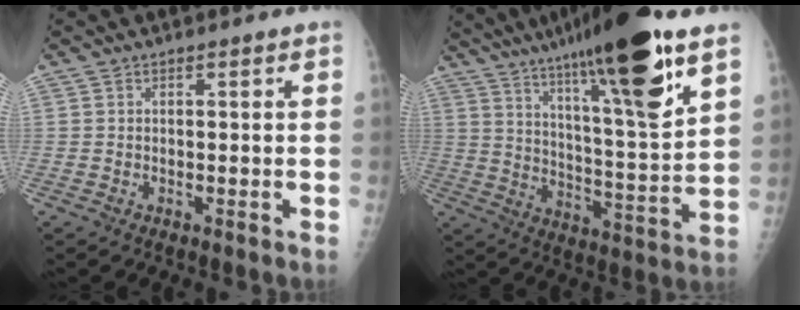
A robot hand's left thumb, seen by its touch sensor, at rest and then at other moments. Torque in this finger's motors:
{"motor_torque": [2.44, 1.46, 1.67, -1.10, 0.56]}